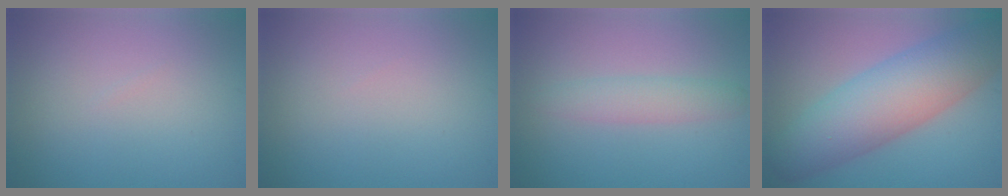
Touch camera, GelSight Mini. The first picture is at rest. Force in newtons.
{"total": 0.0}
{"total": 2.5, "press": 2.5, "slide": 0.2}
{"total": 9.2, "press": 9.2, "slide": 0.4}